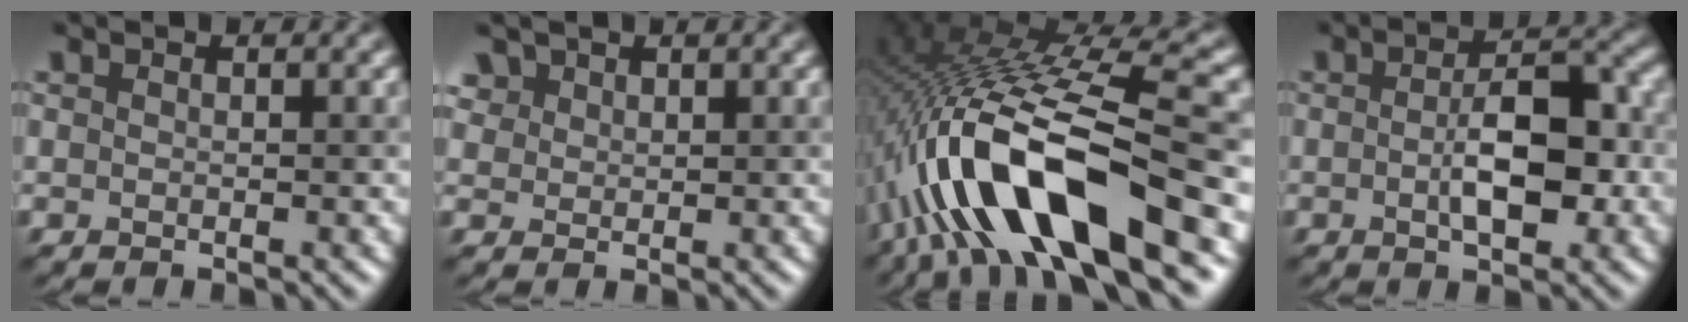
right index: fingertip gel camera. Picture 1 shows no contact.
{"total": 3.0, "force": [2.0, 2.0, 0.8], "torque": [-0.033, 0.002, 0.046]}
{"total": 14.1, "force": [-4.7, 4.0, 12.7], "torque": [-0.240, 0.017, -0.076]}
{"total": 5.5, "force": [-0.6, 2.3, 4.9], "torque": [-0.083, 0.003, -0.013]}